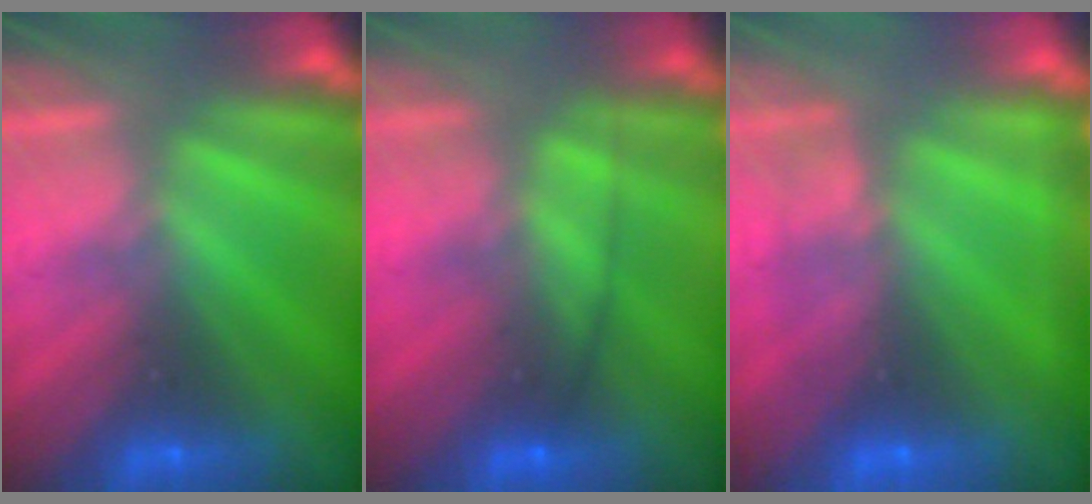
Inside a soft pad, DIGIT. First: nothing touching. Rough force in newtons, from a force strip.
{"total": 2.4}
{"total": 2.2}